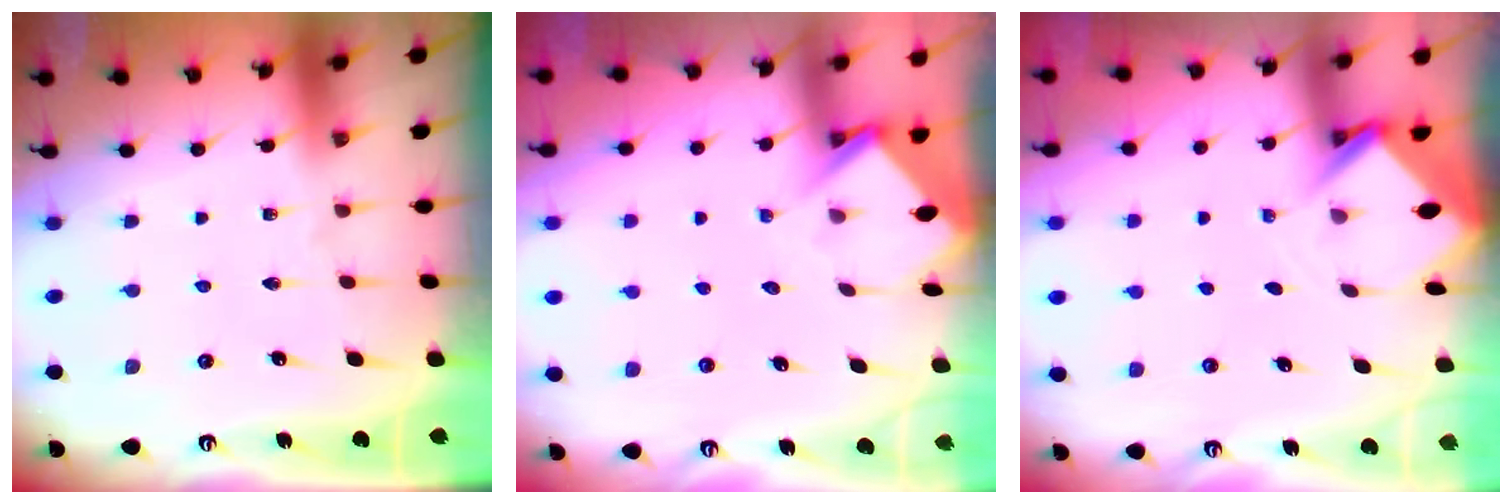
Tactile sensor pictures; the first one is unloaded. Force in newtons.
{"total": 3.5, "press": 3.5, "slide": 0.3}
{"total": 3.1, "press": 3.1, "slide": 0.2}